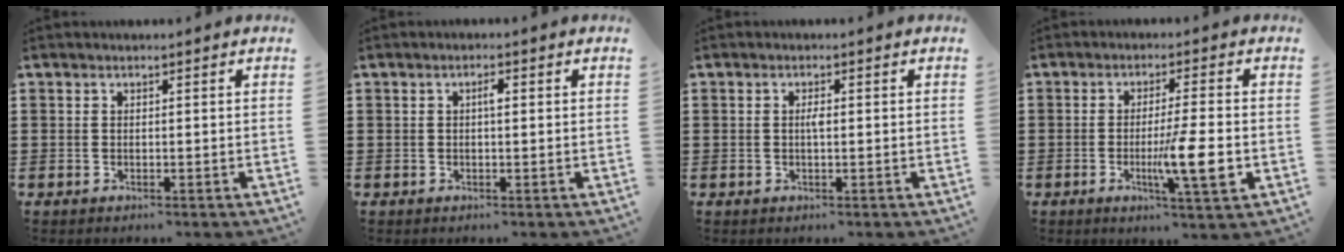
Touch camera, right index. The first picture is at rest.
{"total": 1.4, "force": [0.2, 0.4, 1.3], "torque": [-0.026, 0.004, 0.001]}
{"total": 1.4, "force": [0.0, 0.4, 1.4], "torque": [-0.027, 0.002, -0.001]}
{"total": 8.5, "force": [-2.0, 0.8, 8.3], "torque": [-0.147, -0.015, -0.035]}